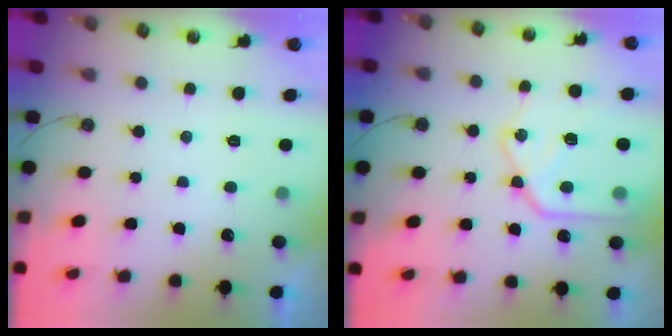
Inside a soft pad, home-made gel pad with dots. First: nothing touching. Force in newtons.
{"total": 16.5, "press": 16.4, "slide": 1.6}